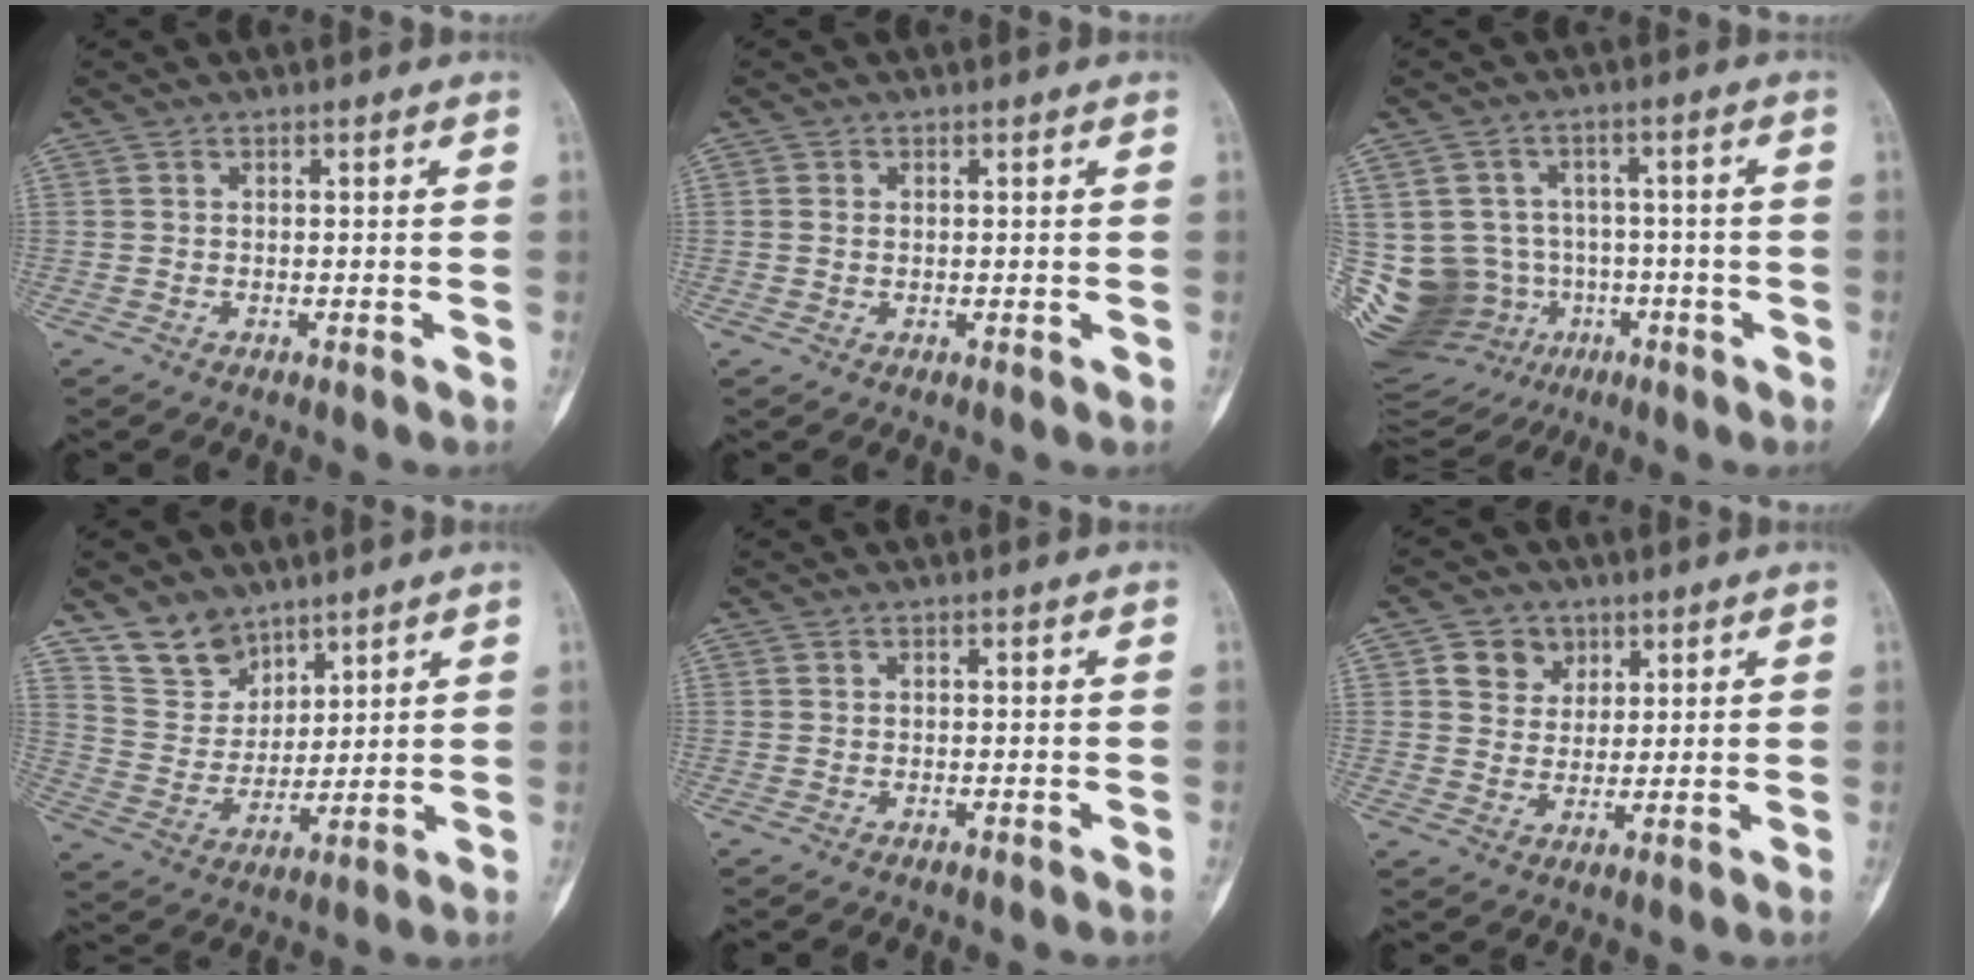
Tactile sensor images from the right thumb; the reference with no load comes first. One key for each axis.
{"total": 0.7, "fx": 0.1, "fy": 0.6, "fz": 0.3, "tx": -0.006, "ty": 0.001, "tz": 0.003}
{"total": 20.6, "fx": -5.4, "fy": 17.6, "fz": 9.3, "tx": -0.196, "ty": 0.053, "tz": -0.068}
{"total": 9.5, "fx": 7.2, "fy": 5.9, "fz": 1.9, "tx": -0.008, "ty": -0.052, "tz": 0.153}
{"total": 0.0}
{"total": 6.1, "fx": 2.7, "fy": 5.2, "fz": 1.8, "tx": -0.003, "ty": -0.008, "tz": 0.047}